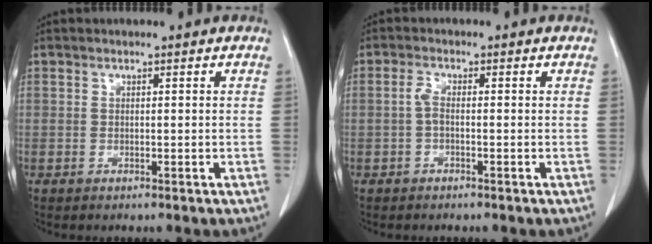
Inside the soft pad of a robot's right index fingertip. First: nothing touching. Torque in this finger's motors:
{"motor_torque": [0.31, -0.02, 0.11, 0.05]}